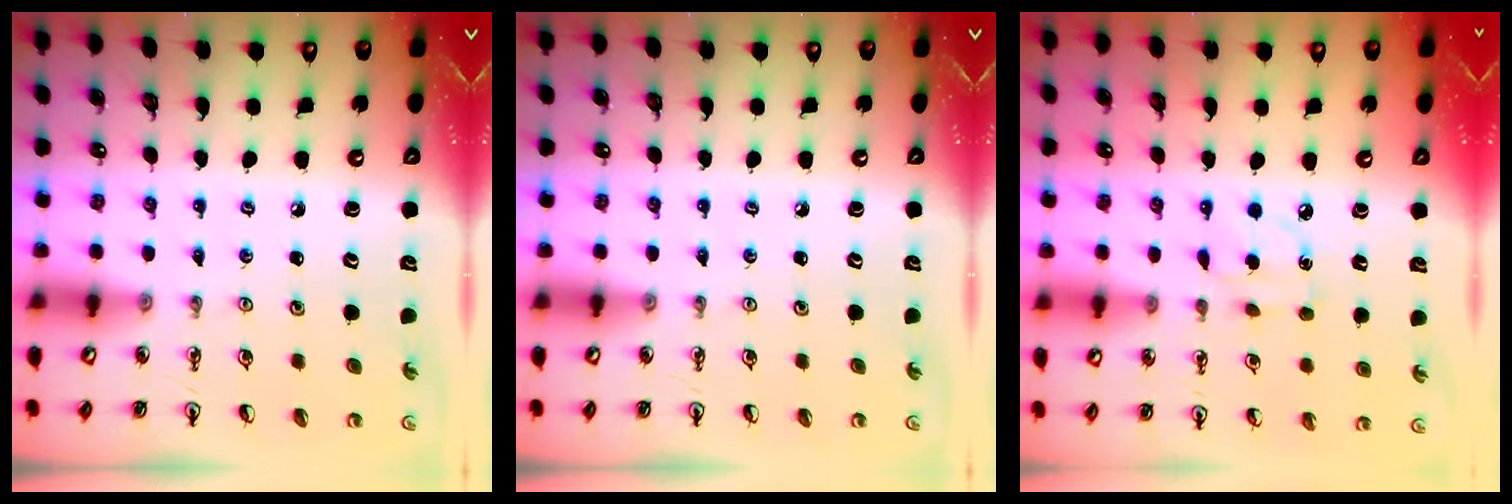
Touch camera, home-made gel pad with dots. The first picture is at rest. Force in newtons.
{"total": 0.0}
{"total": 7.3, "press": 7.3, "slide": 0.7}